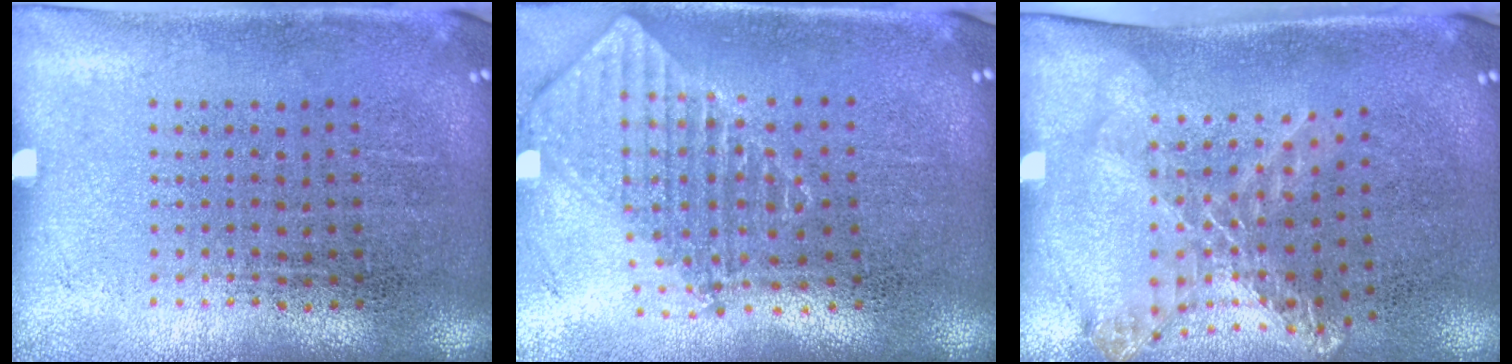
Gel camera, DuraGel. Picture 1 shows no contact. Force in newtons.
{"total": 1.9, "press": 1.5, "slide": 1.2}
{"total": 1.7, "press": 1.3, "slide": 1.1}